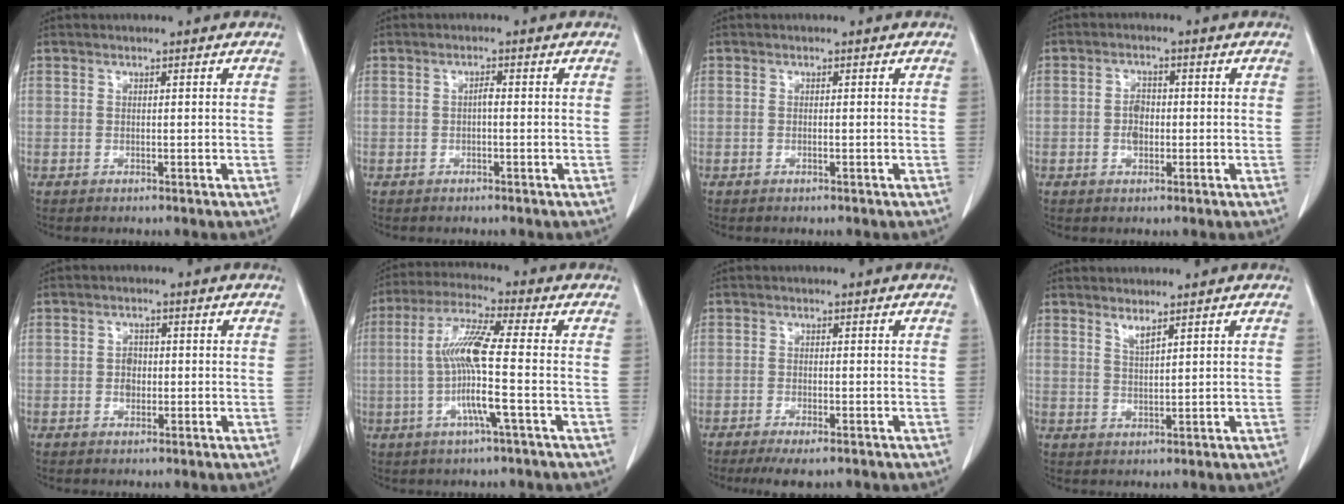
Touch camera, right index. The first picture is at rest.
{"total": 1.0, "force": [-0.2, 0.3, 1.0], "torque": [-0.018, 0.003, -0.004]}
{"total": 0.0}
{"total": 2.9, "force": [-0.4, 1.9, 2.2], "torque": [-0.040, 0.003, -0.008]}
{"total": 2.1, "force": [-0.3, 1.6, 1.3], "torque": [-0.019, 0.004, -0.004]}
{"total": 10.4, "force": [-1.5, -0.5, 10.2], "torque": [-0.205, -0.002, -0.037]}
{"total": 4.9, "force": [-3.7, 1.1, 3.0], "torque": [-0.046, -0.009, -0.054]}
{"total": 1.8, "force": [1.5, 0.0, 1.0], "torque": [-0.022, -0.009, 0.033]}